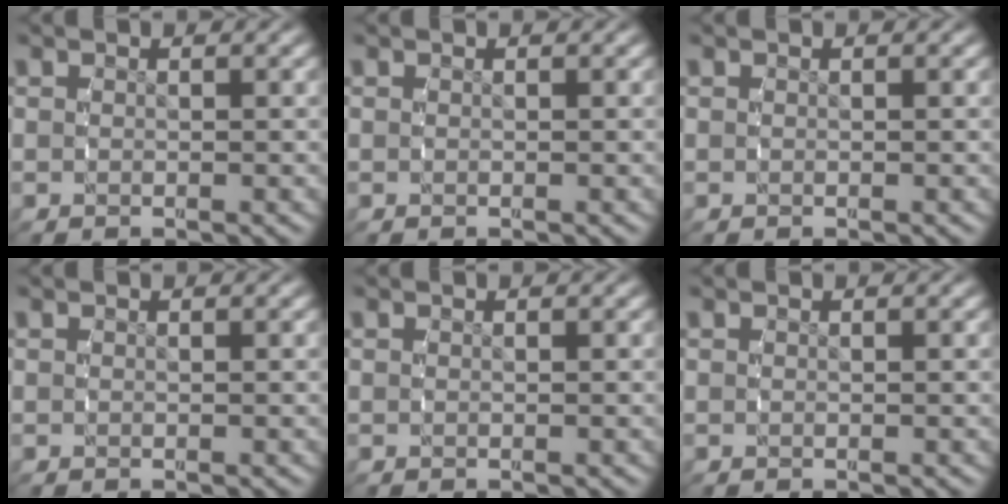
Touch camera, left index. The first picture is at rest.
{"total": 0.0}
{"total": 0.0}
{"total": 0.0}
{"total": 0.0}
{"total": 0.0}